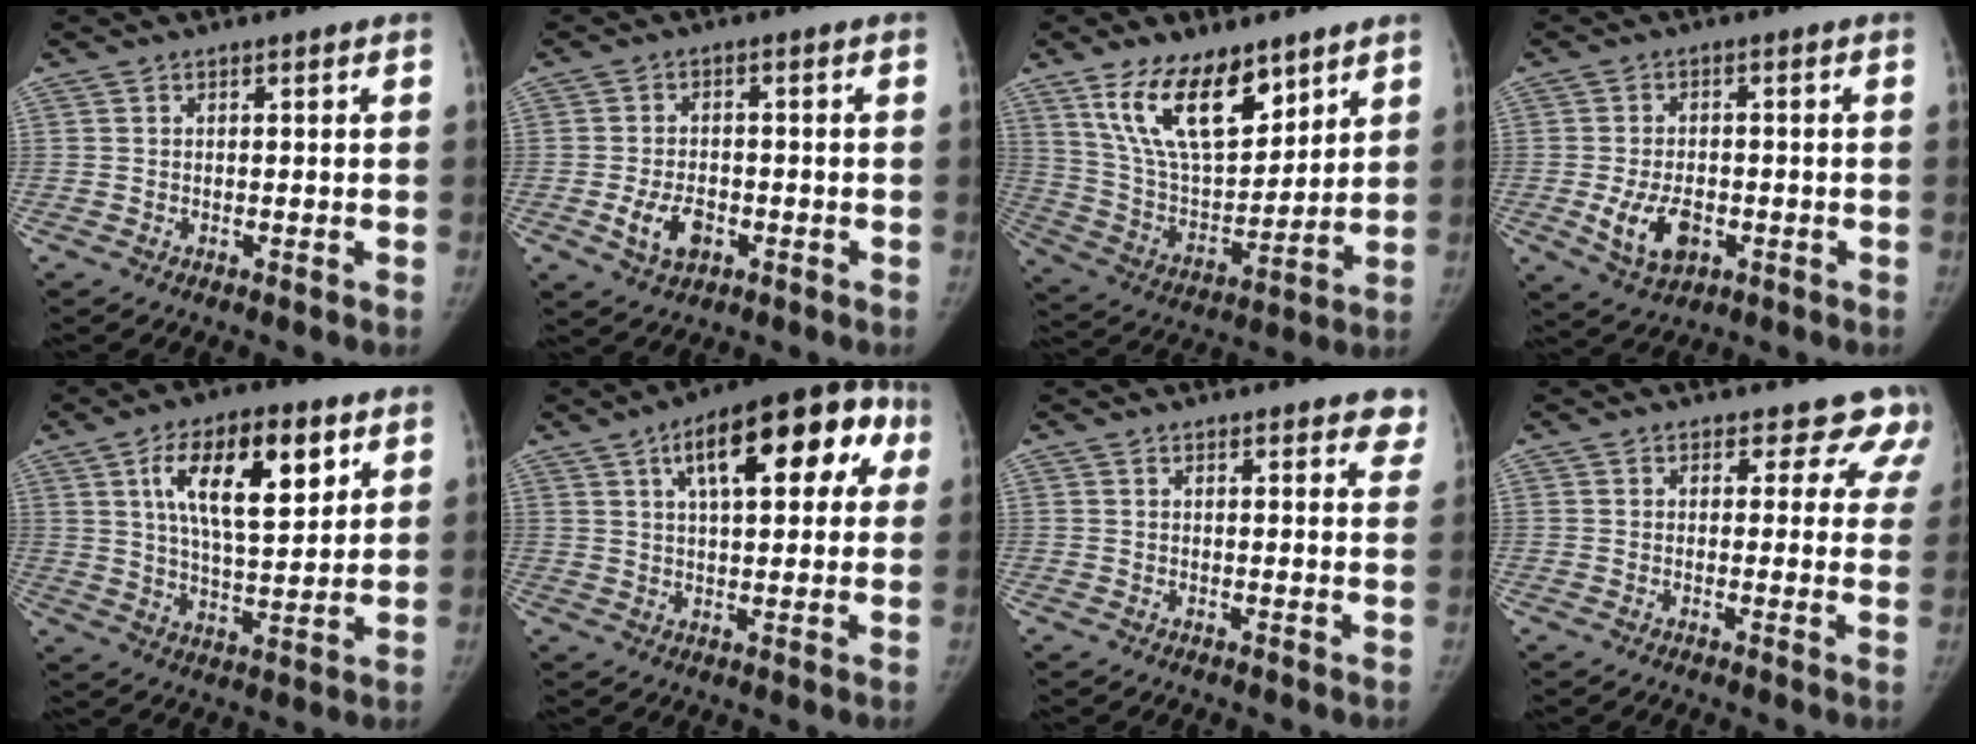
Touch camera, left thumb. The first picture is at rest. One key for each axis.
{"total": 5.8, "fx": -2.0, "fy": 3.8, "fz": 4.0, "tx": -0.069, "ty": 0.008, "tz": -0.031}
{"total": 18.0, "fx": 11.1, "fy": 8.3, "fz": 11.6, "tx": -0.163, "ty": -0.059, "tz": 0.217}
{"total": 7.7, "fx": -2.1, "fy": 4.8, "fz": 5.6, "tx": -0.097, "ty": 0.003, "tz": -0.027}
{"total": 16.5, "fx": 6.8, "fy": 6.8, "fz": 13.4, "tx": -0.192, "ty": -0.023, "tz": 0.116}
{"total": 18.9, "fx": 7.1, "fy": 8.2, "fz": 15.5, "tx": -0.182, "ty": 0.024, "tz": 0.098}
{"total": 6.7, "fx": 5.4, "fy": 2.1, "fz": 3.2, "tx": -0.002, "ty": -0.021, "tz": 0.051}
{"total": 8.7, "fx": 7.5, "fy": 4.3, "fz": 1.1, "tx": 0.047, "ty": -0.032, "tz": 0.055}